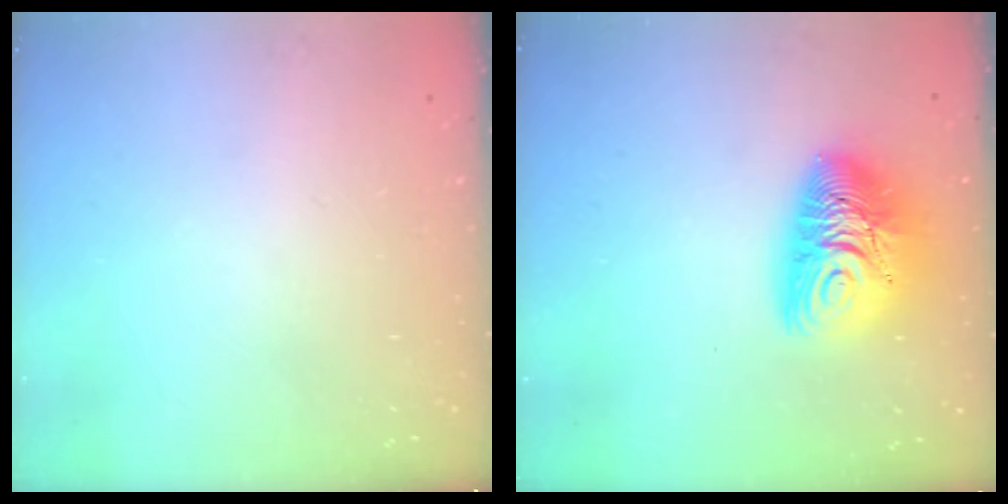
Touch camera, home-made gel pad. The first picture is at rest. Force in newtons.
{"total": 15.7, "press": 15.6, "slide": 1.7}